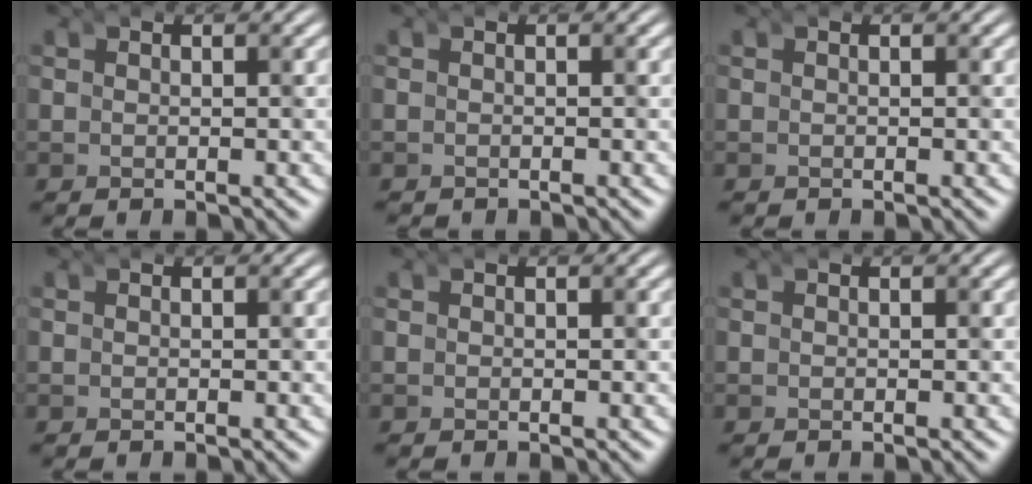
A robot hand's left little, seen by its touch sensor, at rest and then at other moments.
{"total": 0.7, "force": [-0.7, 0.0, -0.1], "torque": [-0.003, -0.007, -0.007]}
{"total": 0.0}
{"total": 0.0}
{"total": 0.0}
{"total": 0.0}